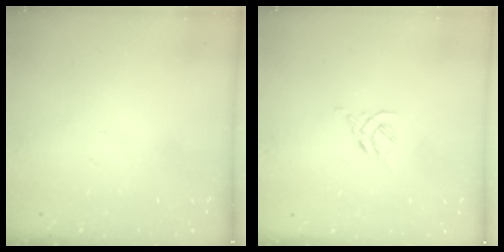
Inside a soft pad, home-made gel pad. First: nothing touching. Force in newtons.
{"total": 2.7, "press": 2.6, "slide": 0.7}